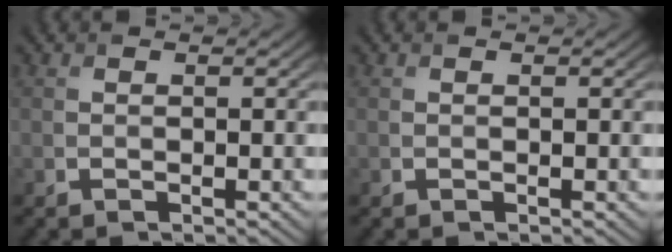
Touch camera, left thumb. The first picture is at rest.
{"total": 0.0}